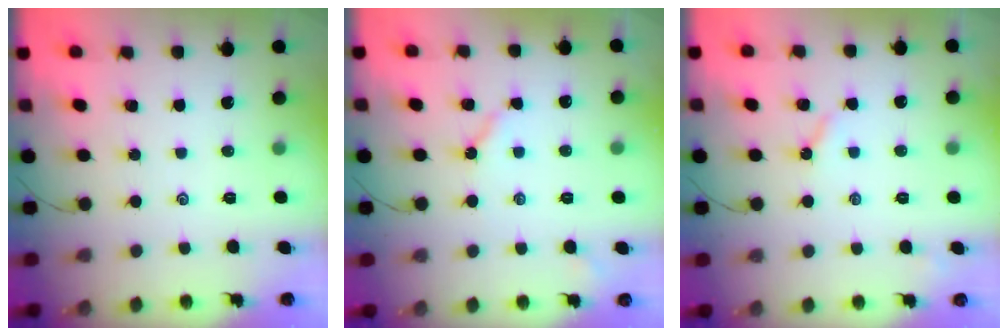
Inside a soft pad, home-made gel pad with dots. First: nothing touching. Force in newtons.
{"total": 3.5, "press": 3.5, "slide": 0.3}
{"total": 2.8, "press": 2.8, "slide": 0.5}